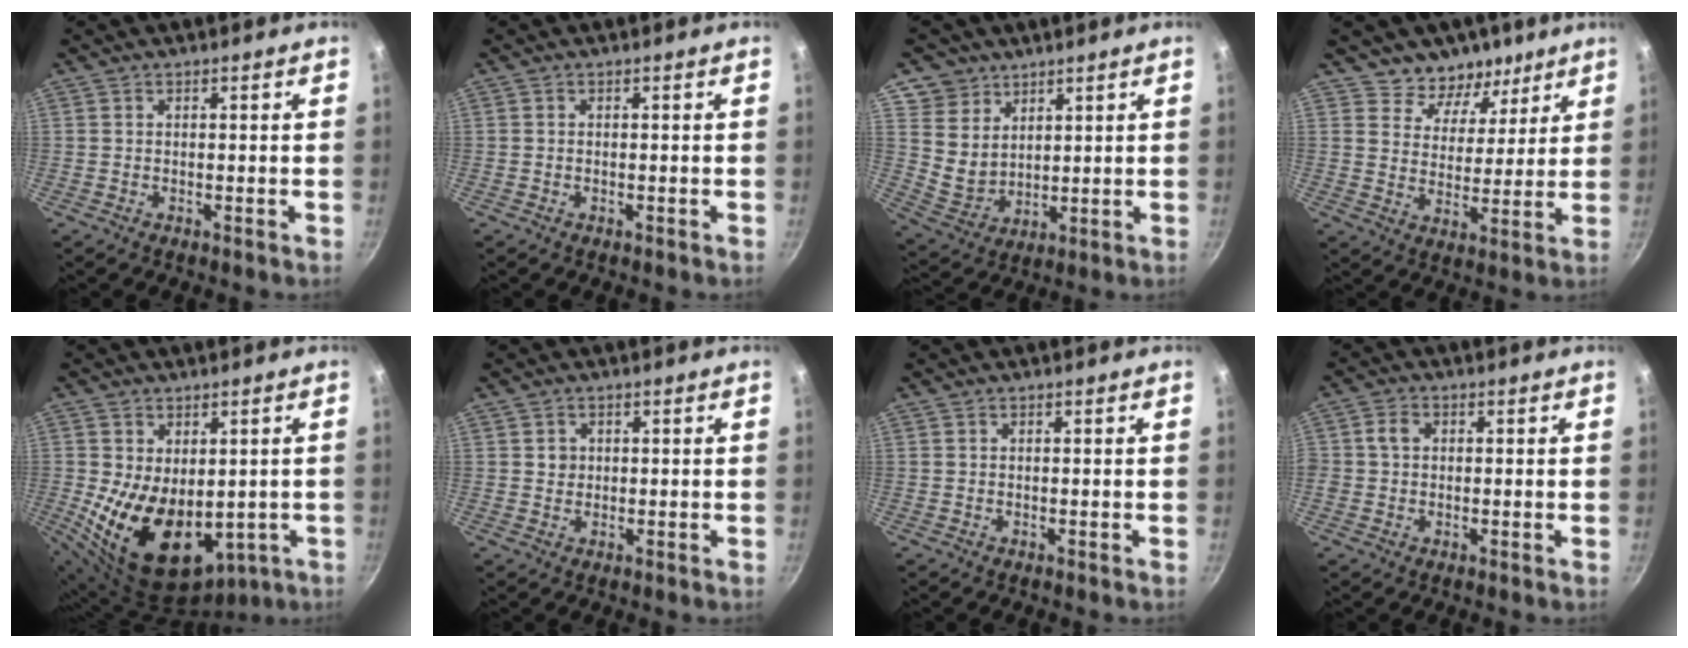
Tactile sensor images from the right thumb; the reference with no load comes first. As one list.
[{"total": 0.0}, {"total": 8.9, "force": [5.2, 7.0, 2.0], "torque": [-0.005, -0.021, 0.110]}, {"total": 9.1, "force": [6.3, 6.2, 2.1], "torque": [0.007, -0.055, 0.093]}, {"total": 16.6, "force": [-1.8, 10.5, 12.7], "torque": [-0.203, -0.024, 0.002]}, {"total": 1.7, "force": [0.3, 1.6, 0.5], "torque": [-0.001, 0.003, 0.004]}, {"total": 0.0}, {"total": 2.9, "force": [0.3, 2.5, 1.5], "torque": [-0.012, 0.006, 0.000]}]